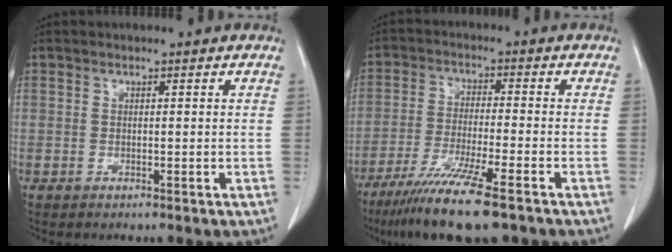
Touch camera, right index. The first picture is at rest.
{"total": 12.0, "force": [-8.5, 0.4, 8.5], "torque": [-0.150, -0.035, -0.140]}